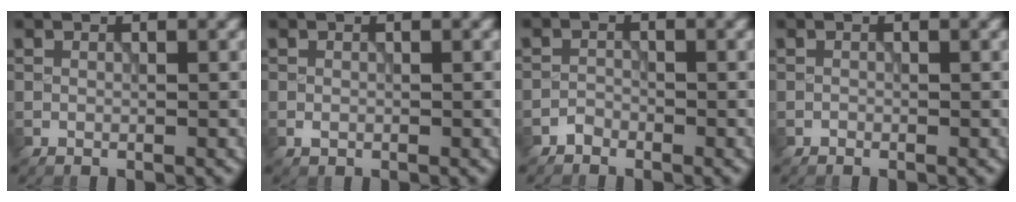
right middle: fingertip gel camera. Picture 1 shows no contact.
{"total": 0.7, "force": [-0.3, 0.5, 0.3], "torque": [-0.006, -0.003, -0.007]}
{"total": 1.0, "force": [-0.9, 0.5, 0.1], "torque": [0.003, 0.002, -0.019]}
{"total": 0.0}